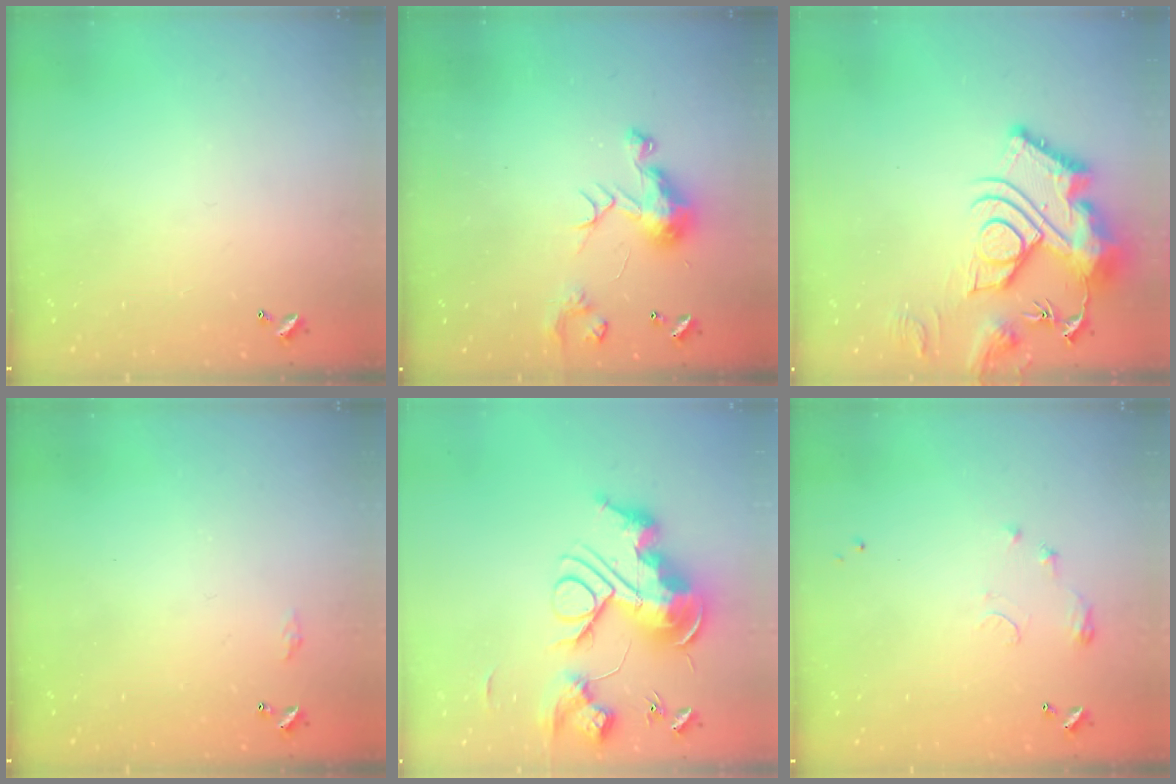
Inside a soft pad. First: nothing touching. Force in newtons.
{"total": 8.3, "press": 8.3, "slide": 0.1}
{"total": 18.5, "press": 18.4, "slide": 1.9}
{"total": 2.8, "press": 2.8, "slide": 0.4}
{"total": 0.7, "press": 0.7, "slide": 0.0}
{"total": 6.3, "press": 6.3, "slide": 0.8}